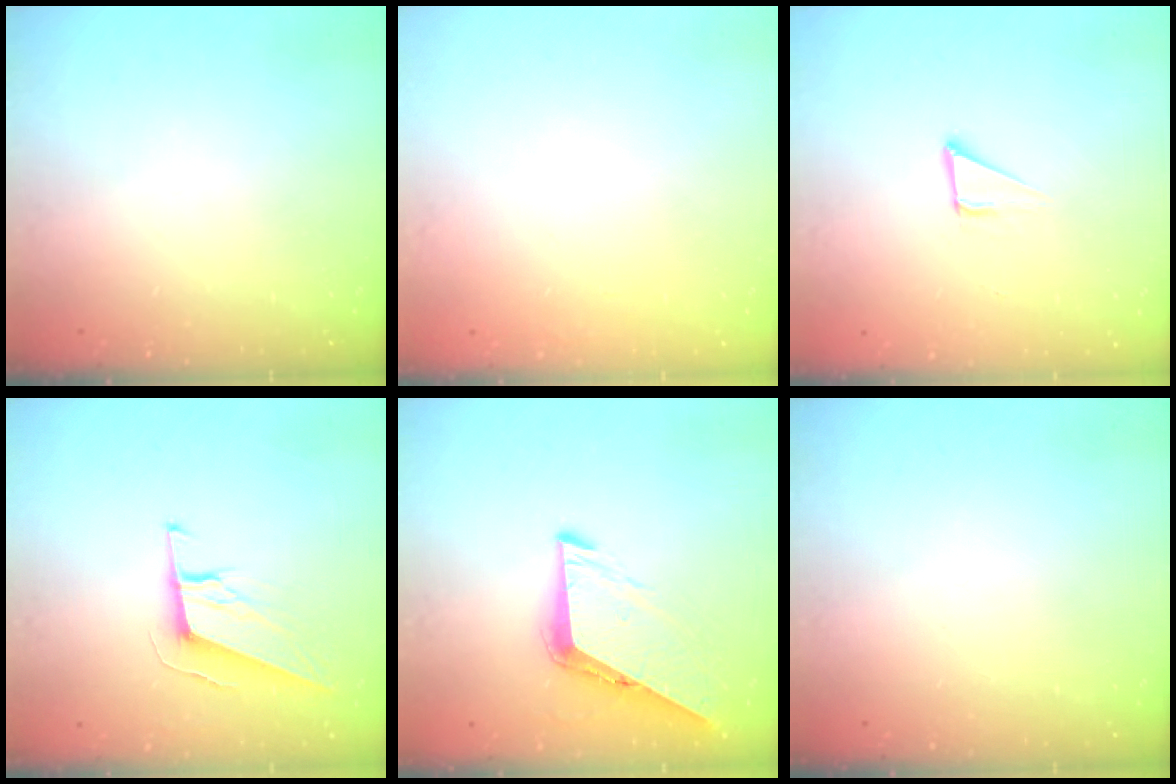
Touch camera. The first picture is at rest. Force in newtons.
{"total": 0.9, "press": 0.9, "slide": 0.0}
{"total": 2.8, "press": 2.8, "slide": 0.2}
{"total": 11.2, "press": 11.0, "slide": 2.4}
{"total": 6.8, "press": 6.8, "slide": 0.4}
{"total": 0.0}